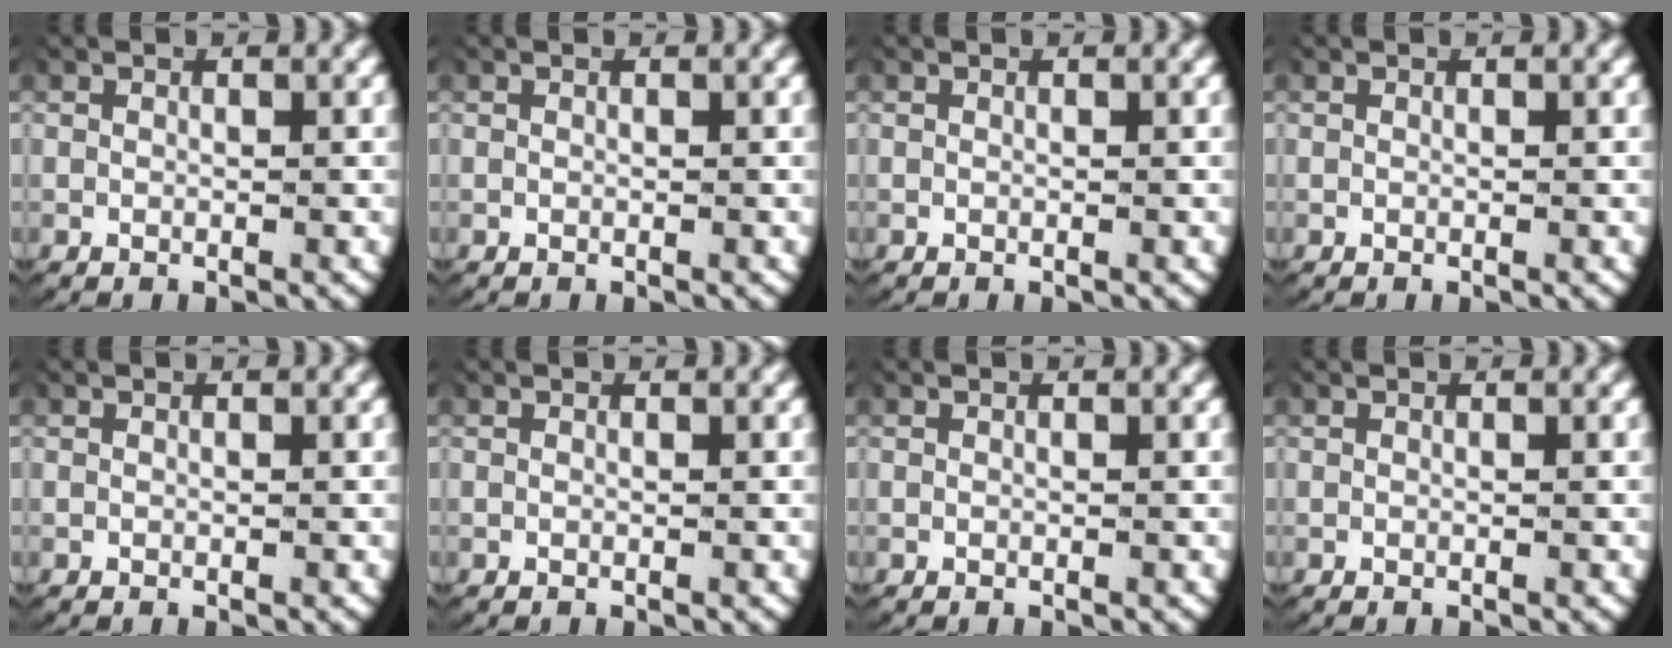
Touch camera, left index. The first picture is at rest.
{"total": 0.0}
{"total": 0.0}
{"total": 0.0}
{"total": 0.0}
{"total": 0.0}
{"total": 0.0}
{"total": 0.0}